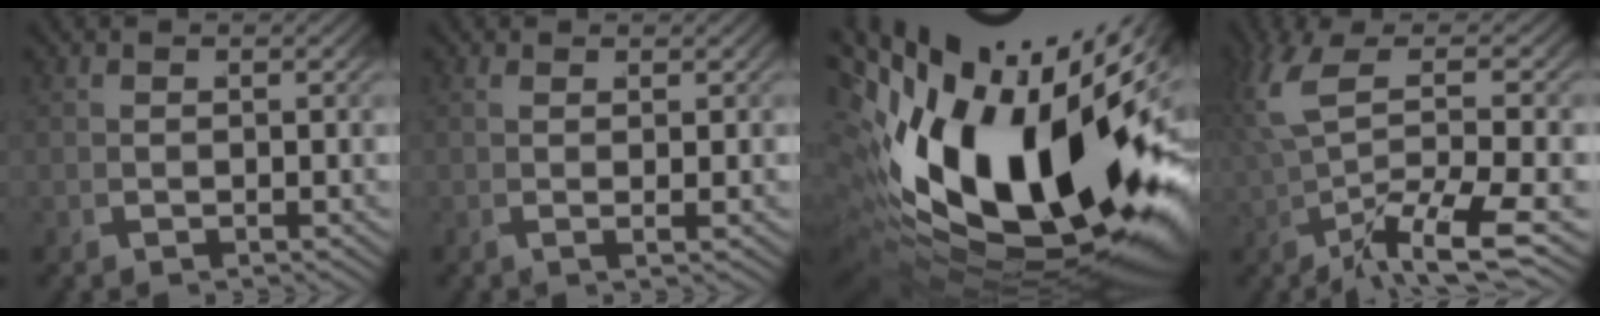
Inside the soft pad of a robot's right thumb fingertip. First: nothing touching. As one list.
[{"total": 1.0, "force": [0.5, -0.8, 0.4], "torque": [-0.005, 0.010, 0.006]}, {"total": 30.0, "force": [1.5, 17.4, 24.4], "torque": [-0.415, -0.026, 0.047]}, {"total": 7.8, "force": [0.3, 2.8, 7.3], "torque": [-0.151, 0.002, 0.017]}]